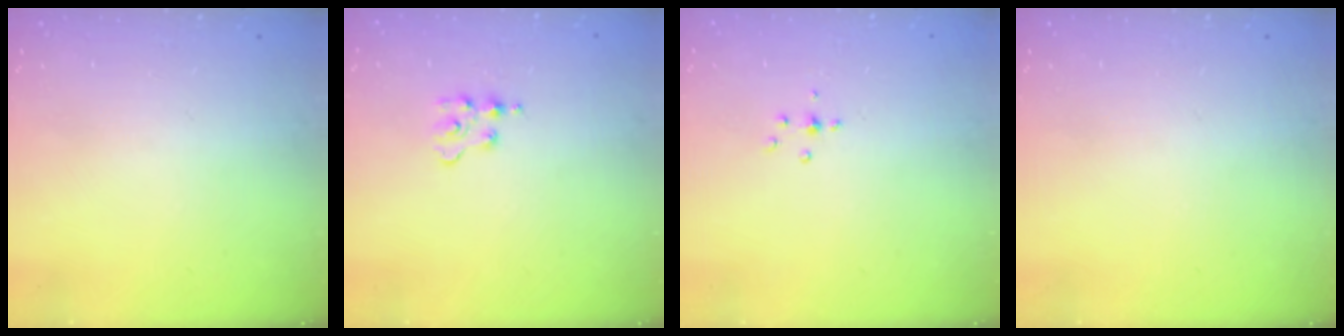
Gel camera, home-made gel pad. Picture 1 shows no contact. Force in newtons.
{"total": 2.3, "press": 2.3, "slide": 0.3}
{"total": 4.0, "press": 3.8, "slide": 1.2}
{"total": 0.0}